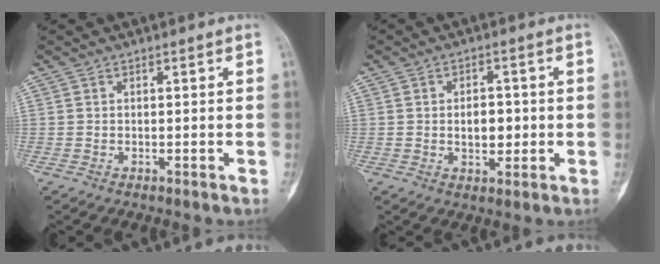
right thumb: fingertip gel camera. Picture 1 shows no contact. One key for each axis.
{"total": 5.2, "fx": -0.2, "fy": 3.4, "fz": 4.0, "tx": -0.040, "ty": 0.003, "tz": -0.001}